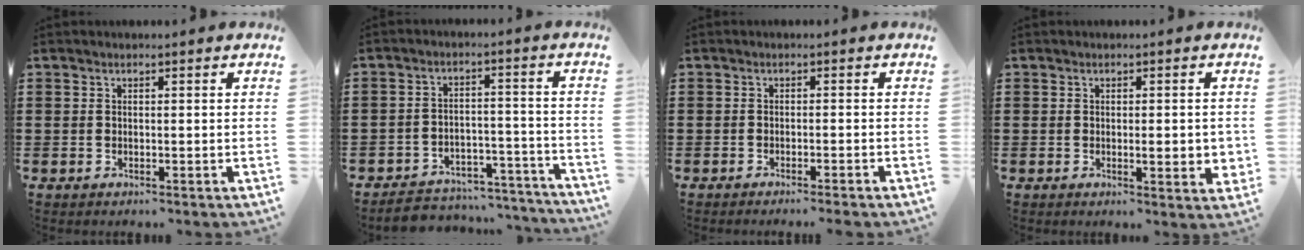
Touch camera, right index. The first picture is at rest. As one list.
[{"total": 4.7, "force": [-4.5, 1.2, 0.5], "torque": [-0.012, 0.014, -0.091]}, {"total": 0.9, "force": [-0.8, -0.2, 0.4], "torque": [-0.008, 0.001, -0.016]}, {"total": 3.1, "force": [-0.2, 0.7, 3.0], "torque": [-0.050, -0.001, -0.004]}]